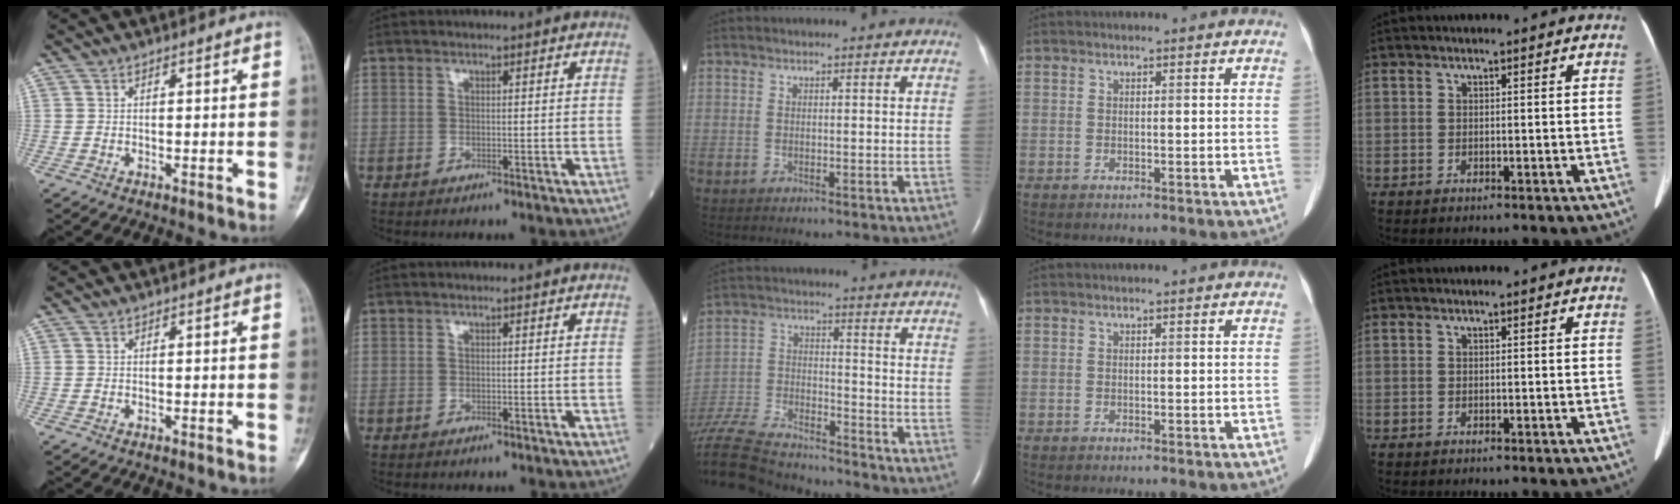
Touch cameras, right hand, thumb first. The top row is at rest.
{"middle": {"total": 20.7, "force": [-19.1, 3.1, 7.5], "torque": [-0.181, -0.022, -0.314]}}